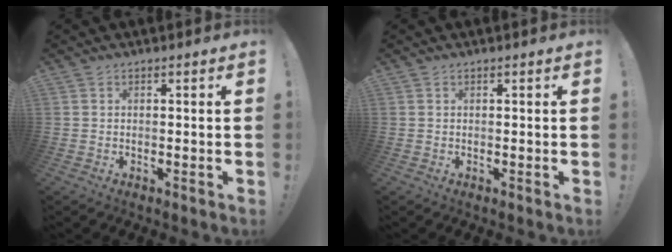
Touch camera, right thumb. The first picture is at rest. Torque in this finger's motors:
{"motor_torque": [-0.13, 0.16, 0.04, -0.03, 0.00]}